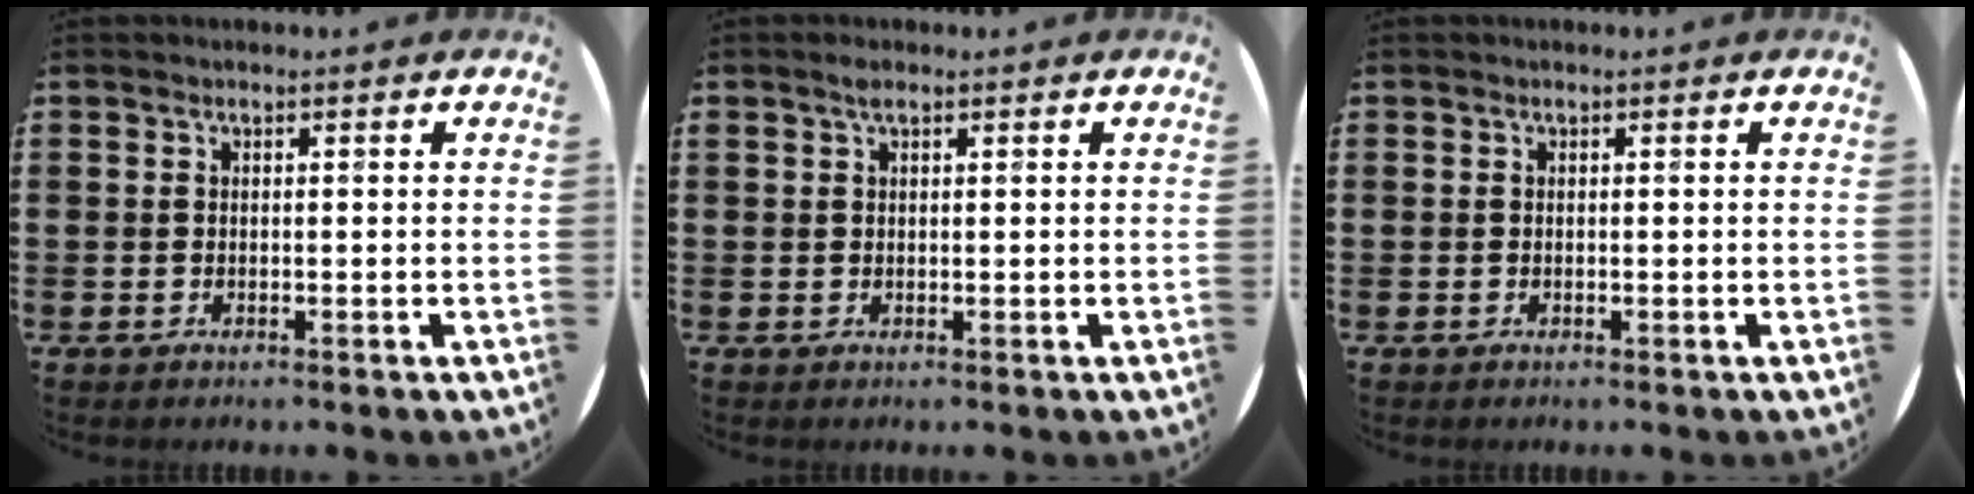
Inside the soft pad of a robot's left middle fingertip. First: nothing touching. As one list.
[{"total": 1.0, "force": [0.7, 0.3, 0.7], "torque": [-0.014, 0.004, 0.011]}, {"total": 0.0}]